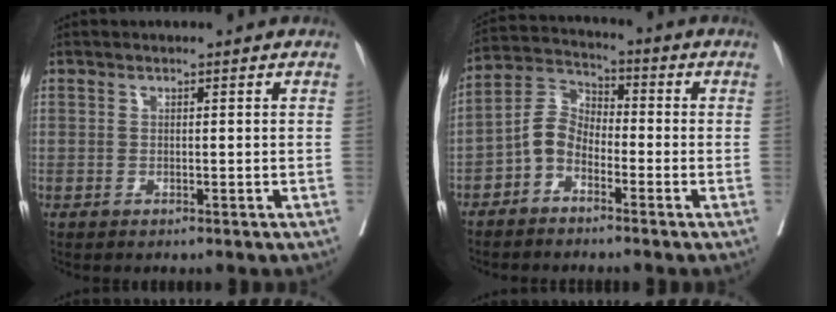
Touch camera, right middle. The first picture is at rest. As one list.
[{"total": 5.5, "force": [-2.7, 3.5, 3.3], "torque": [-0.070, 0.018, -0.064]}]